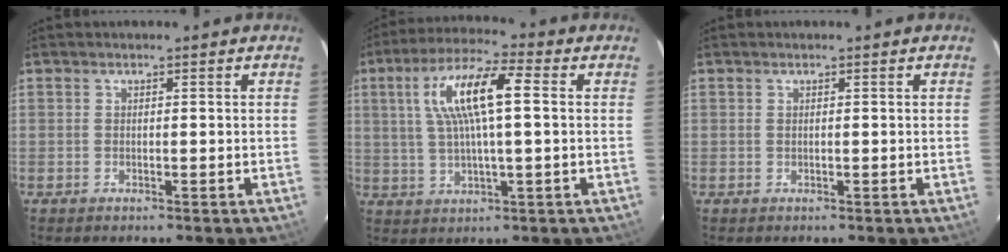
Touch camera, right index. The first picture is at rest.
{"total": 12.3, "force": [2.5, 2.6, 11.8], "torque": [-0.224, 0.020, 0.045]}
{"total": 0.0}